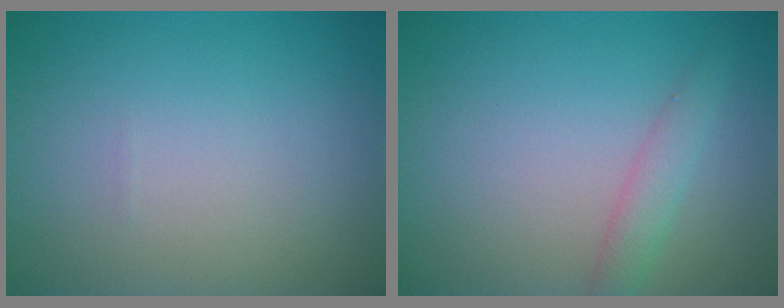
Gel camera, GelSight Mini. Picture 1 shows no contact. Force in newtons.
{"total": 1.9, "press": 1.9, "slide": 0.2}